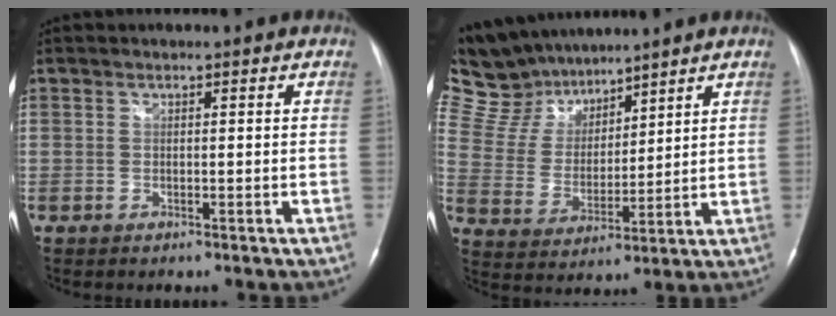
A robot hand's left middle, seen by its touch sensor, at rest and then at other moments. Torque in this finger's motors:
{"motor_torque": [0.08, -0.08, -0.11, -0.07]}